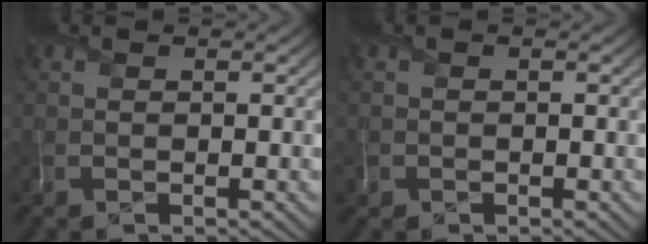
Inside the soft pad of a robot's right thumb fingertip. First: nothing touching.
{"total": 0.8, "force": [-0.3, 0.7, 0.1], "torque": [0.001, -0.002, -0.009]}